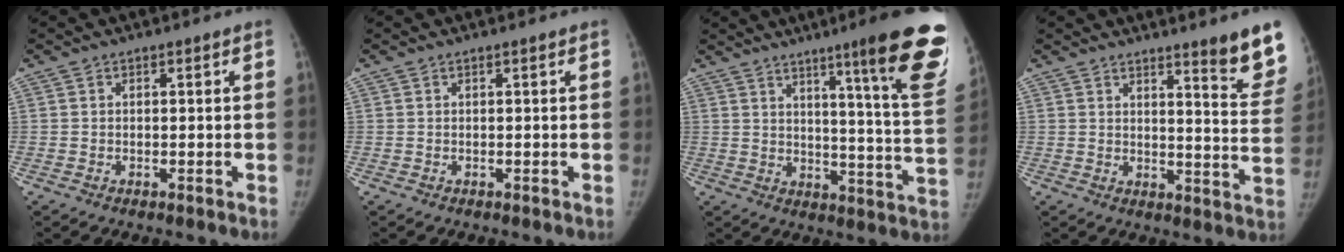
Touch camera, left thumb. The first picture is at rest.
{"total": 0.0}
{"total": 20.4, "force": [12.1, 1.3, 16.3], "torque": [-0.189, -0.072, 0.159]}
{"total": 11.3, "force": [8.3, 1.1, 7.6], "torque": [-0.066, -0.064, 0.100]}